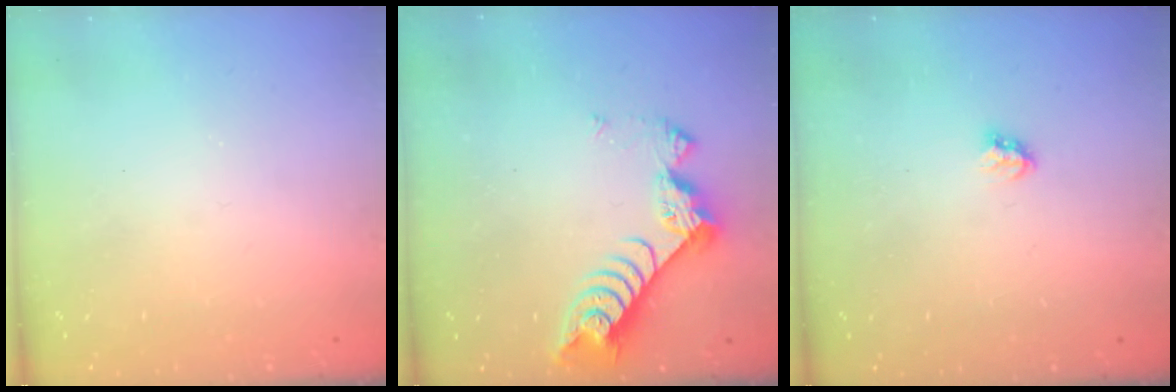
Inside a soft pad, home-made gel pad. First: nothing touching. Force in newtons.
{"total": 7.4, "press": 7.3, "slide": 1.0}
{"total": 2.8, "press": 2.8, "slide": 0.5}